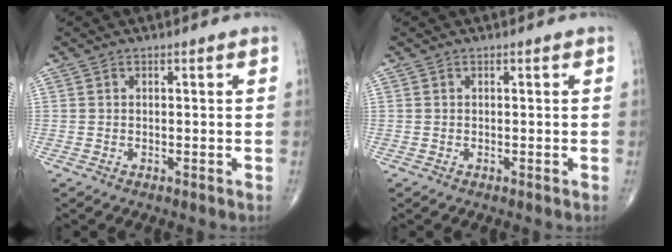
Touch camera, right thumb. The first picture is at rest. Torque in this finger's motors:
{"motor_torque": [0.00, 0.00, 0.02, 0.02, 0.00]}